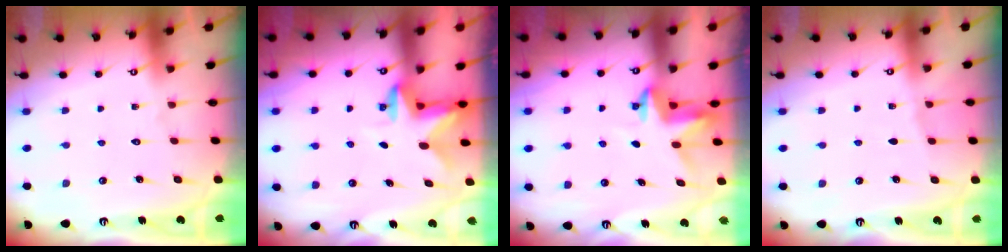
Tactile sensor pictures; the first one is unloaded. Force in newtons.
{"total": 2.8, "press": 2.8, "slide": 0.6}
{"total": 3.7, "press": 3.6, "slide": 0.3}
{"total": 1.8, "press": 1.8, "slide": 0.3}